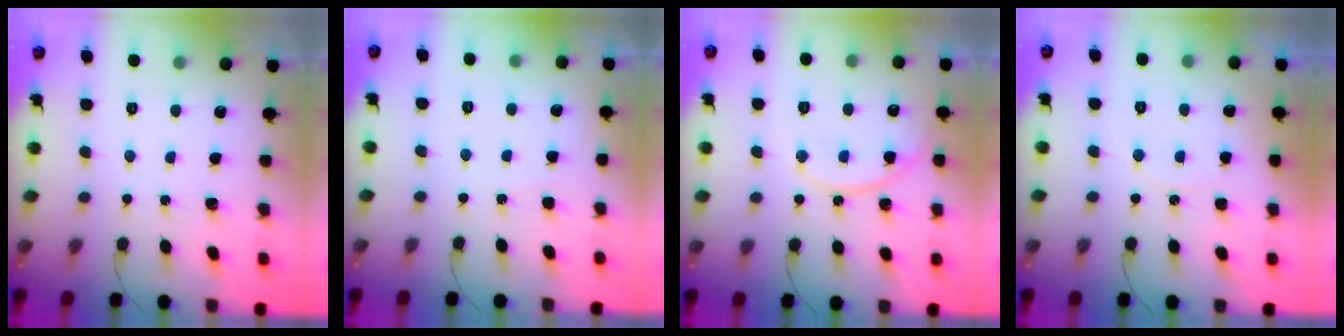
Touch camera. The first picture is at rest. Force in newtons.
{"total": 3.3, "press": 3.3, "slide": 0.3}
{"total": 12.1, "press": 12.1, "slide": 0.8}
{"total": 6.0, "press": 5.9, "slide": 0.6}